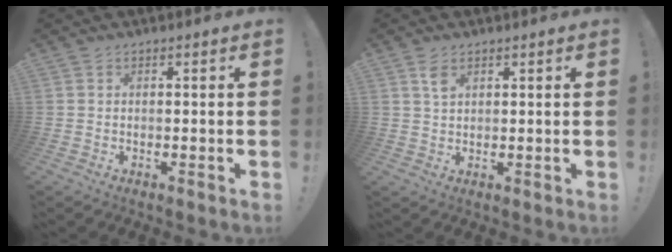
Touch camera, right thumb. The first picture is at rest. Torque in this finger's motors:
{"motor_torque": [0.22, 0.64, 0.36, -0.21, -0.12]}